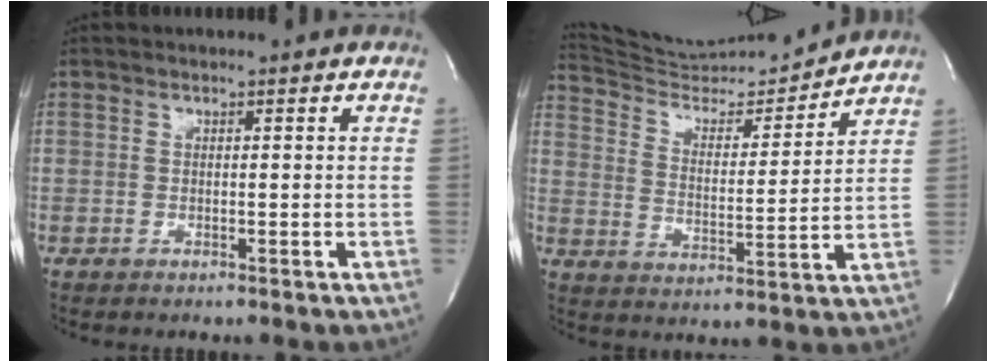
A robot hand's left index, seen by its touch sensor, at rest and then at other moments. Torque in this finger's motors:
{"motor_torque": [0.00, -0.19, -0.03, -0.02]}